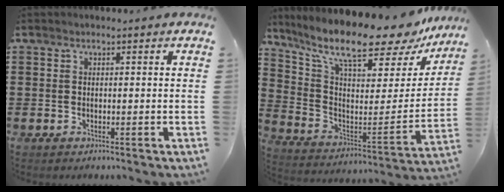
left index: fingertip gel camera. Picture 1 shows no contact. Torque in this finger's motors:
{"motor_torque": [2.14, 0.00, 1.05, 0.21]}